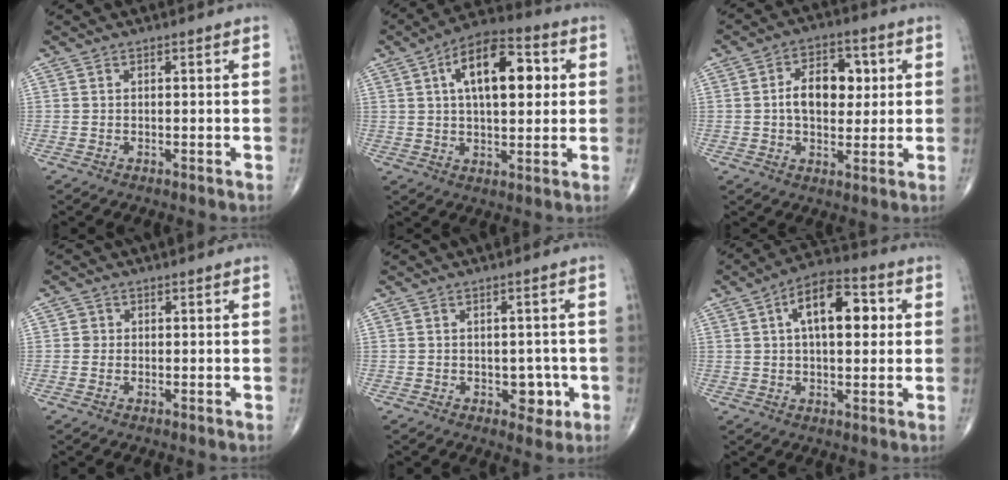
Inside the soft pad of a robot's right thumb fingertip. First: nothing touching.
{"total": 15.4, "force": [3.9, 7.6, 12.9], "torque": [-0.184, 0.014, 0.056]}
{"total": 10.3, "force": [1.3, 6.5, 7.8], "torque": [-0.092, 0.007, 0.018]}
{"total": 1.1, "force": [0.0, 1.1, 0.1], "torque": [0.006, 0.003, -0.001]}
{"total": 4.2, "force": [-1.2, 2.8, 2.9], "torque": [-0.007, 0.005, -0.012]}
{"total": 12.9, "force": [3.1, 6.5, 10.7], "torque": [-0.150, 0.019, 0.042]}